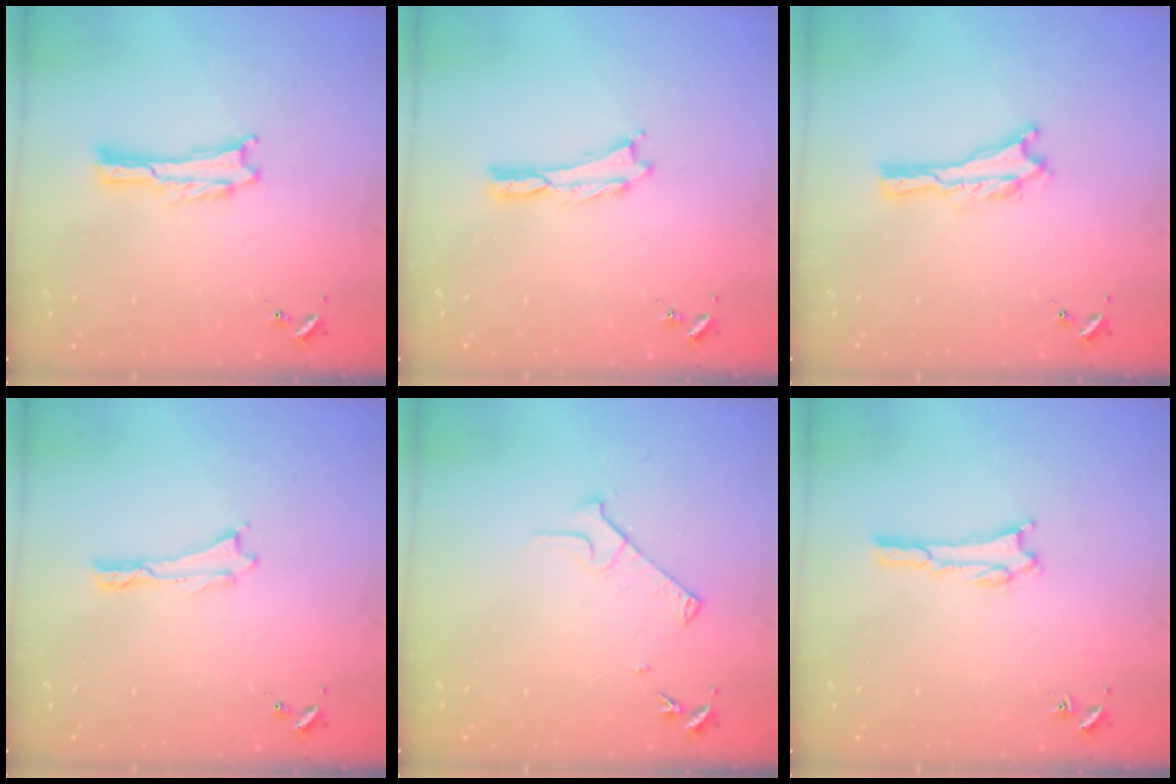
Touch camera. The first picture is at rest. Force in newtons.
{"total": 0.0}
{"total": 0.0}
{"total": 0.0}
{"total": 3.9, "press": 3.9, "slide": 0.4}
{"total": 1.5, "press": 1.5, "slide": 0.2}